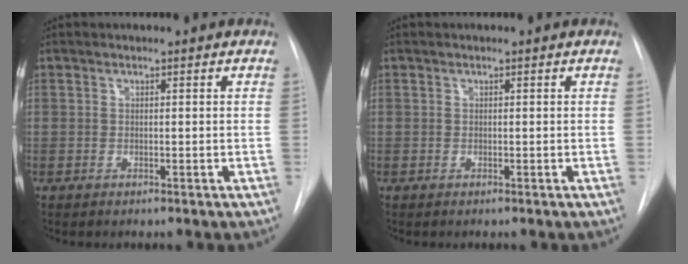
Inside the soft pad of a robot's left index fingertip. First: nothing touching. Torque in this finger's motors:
{"motor_torque": [-0.02, -0.01, 0.00, -0.13]}